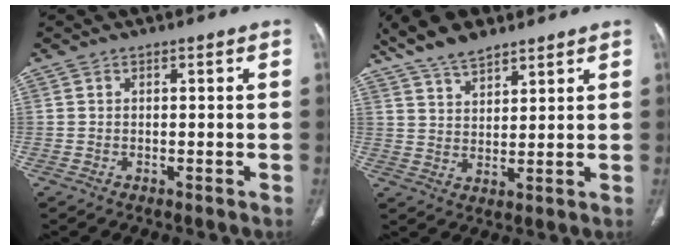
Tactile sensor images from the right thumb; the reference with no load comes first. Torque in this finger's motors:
{"motor_torque": [-1.61, 1.90, 0.93, 0.74, 0.02]}